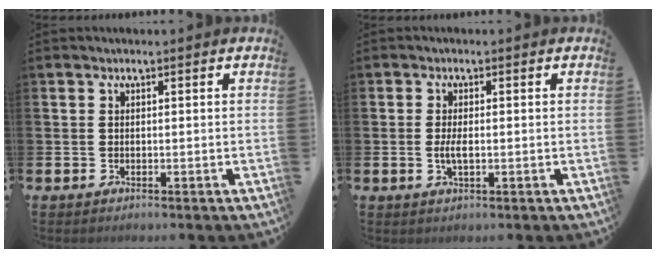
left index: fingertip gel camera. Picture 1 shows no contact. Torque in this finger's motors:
{"motor_torque": [0.52, 0.06, 0.08, 0.11]}